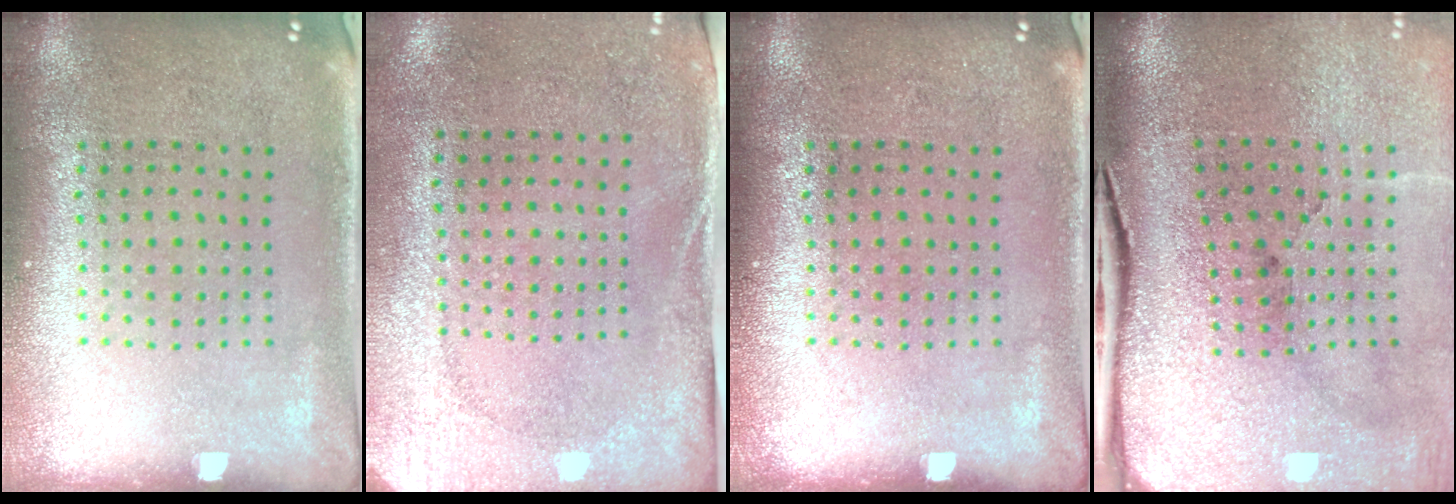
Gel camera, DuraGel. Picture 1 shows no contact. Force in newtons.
{"total": 2.7, "press": 2.1, "slide": 1.7}
{"total": 0.0}
{"total": 5.1, "press": 4.0, "slide": 3.1}